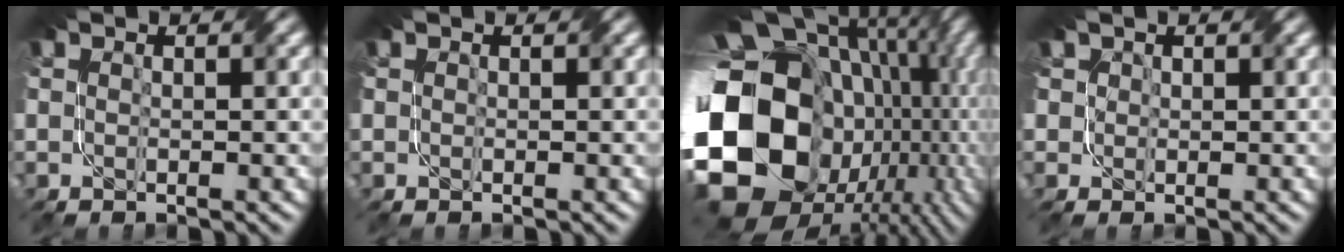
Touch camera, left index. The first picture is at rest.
{"total": 0.0}
{"total": 21.2, "force": [-1.9, 16.3, 13.4], "torque": [-0.312, -0.036, -0.010]}
{"total": 1.0, "force": [0.4, 1.0, 0.1], "torque": [-0.012, -0.012, 0.023]}